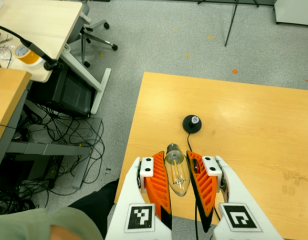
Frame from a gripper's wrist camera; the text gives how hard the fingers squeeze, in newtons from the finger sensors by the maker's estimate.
{"total": 17.9, "left": 19.0, "right": 16.7}